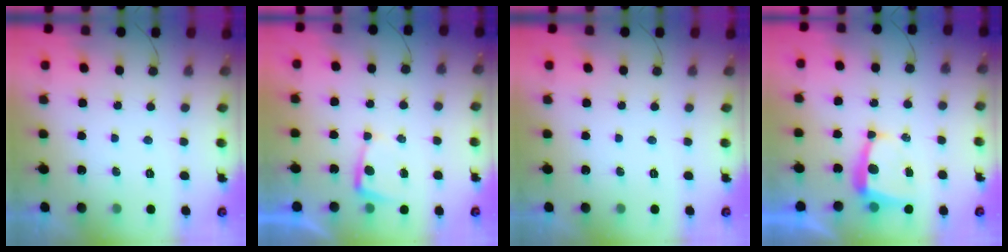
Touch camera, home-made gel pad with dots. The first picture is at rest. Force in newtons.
{"total": 2.4, "press": 2.3, "slide": 0.4}
{"total": 0.0}
{"total": 7.2, "press": 7.1, "slide": 1.0}